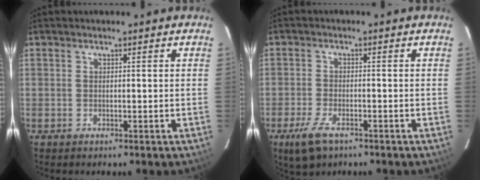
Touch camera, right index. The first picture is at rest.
{"total": 6.2, "force": [-3.9, 2.6, 4.1], "torque": [-0.107, -0.015, -0.071]}